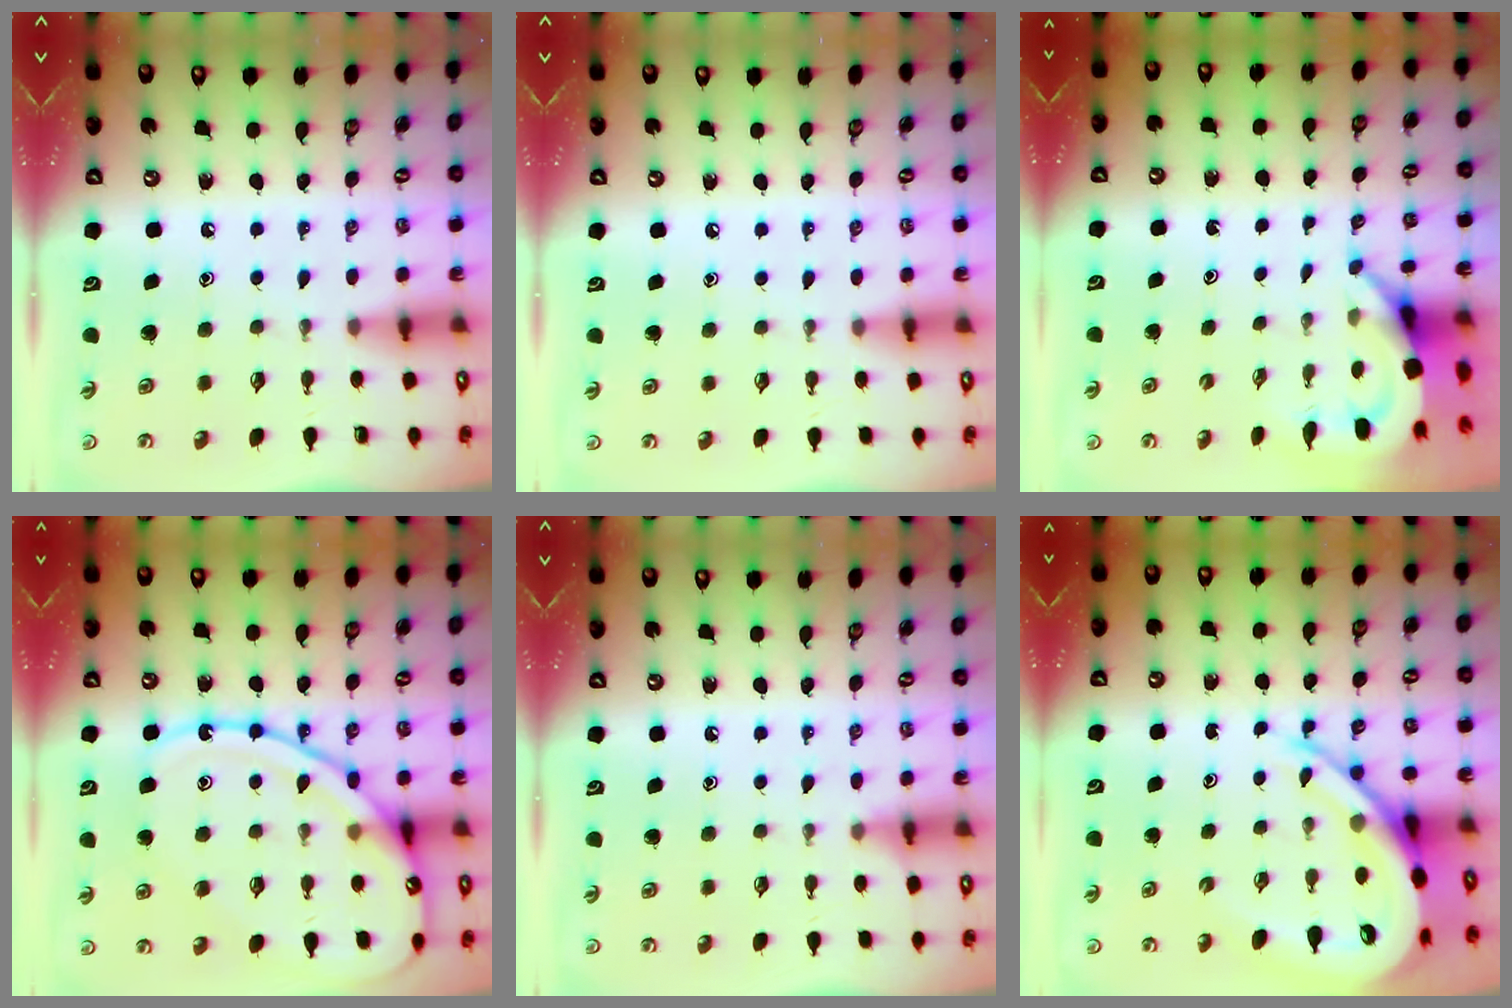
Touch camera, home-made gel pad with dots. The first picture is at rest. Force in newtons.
{"total": 0.0}
{"total": 6.2, "press": 6.2, "slide": 0.5}
{"total": 16.0, "press": 15.9, "slide": 1.6}
{"total": 4.2, "press": 4.1, "slide": 0.6}
{"total": 13.6, "press": 13.5, "slide": 1.5}